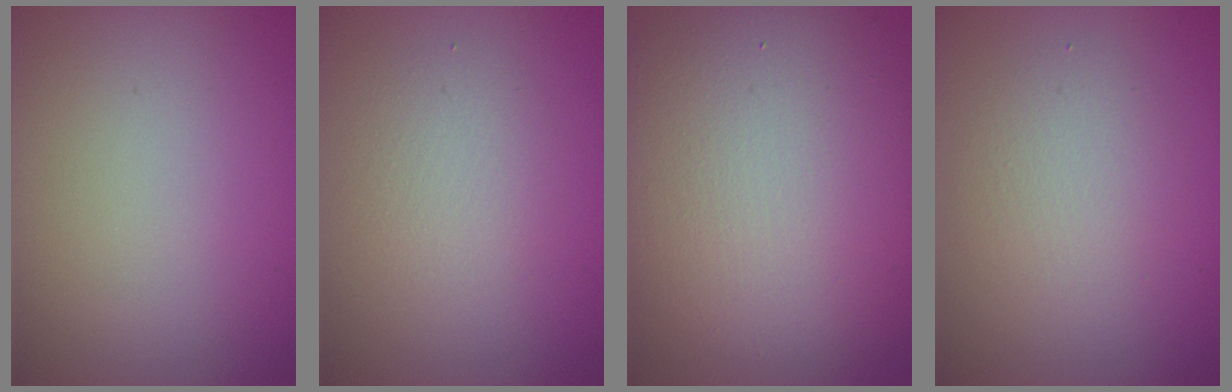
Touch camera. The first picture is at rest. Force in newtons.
{"total": 2.2, "press": 2.2, "slide": 0.1}
{"total": 13.4, "press": 13.4, "slide": 0.9}
{"total": 2.6, "press": 2.6, "slide": 0.1}